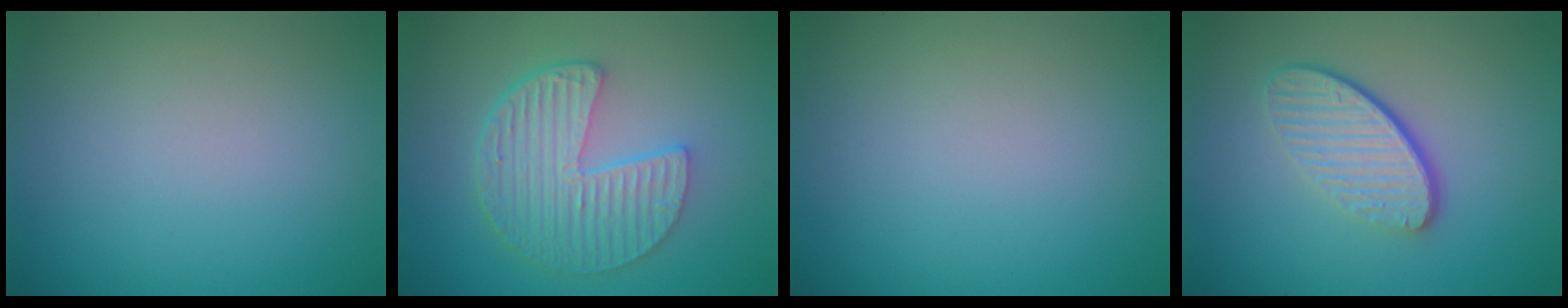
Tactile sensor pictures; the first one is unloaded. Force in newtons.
{"total": 6.2, "press": 4.5, "slide": 4.2}
{"total": 0.0}
{"total": 4.6, "press": 3.2, "slide": 3.3}